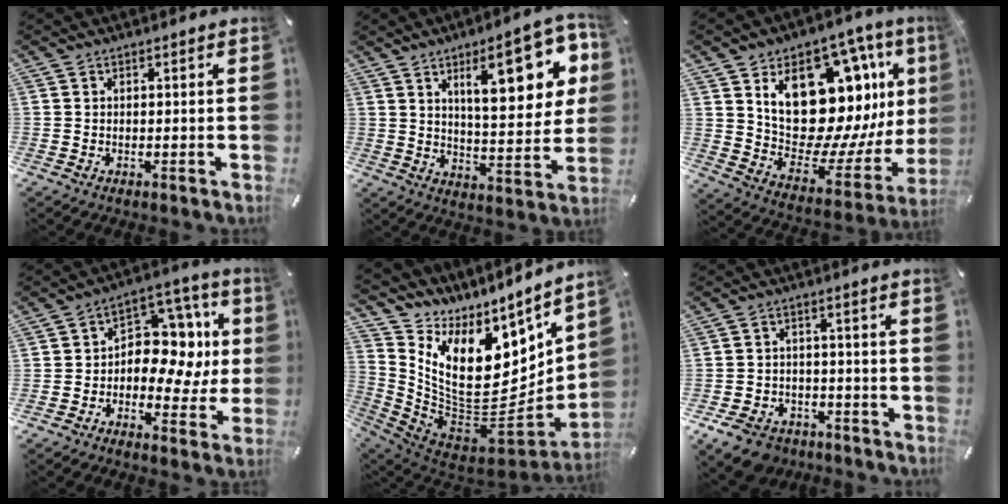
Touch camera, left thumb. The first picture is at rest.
{"total": 20.1, "force": [8.3, 7.6, 16.7], "torque": [-0.233, -0.028, 0.124]}
{"total": 23.5, "force": [8.5, 15.4, 15.6], "torque": [-0.235, -0.072, 0.171]}
{"total": 12.1, "force": [-0.3, 9.2, 7.9], "torque": [-0.101, -0.009, -0.002]}
{"total": 18.3, "force": [4.5, 12.9, 12.2], "torque": [-0.228, -0.087, 0.088]}
{"total": 8.2, "force": [-5.6, 5.2, 2.9], "torque": [-0.061, 0.035, -0.104]}